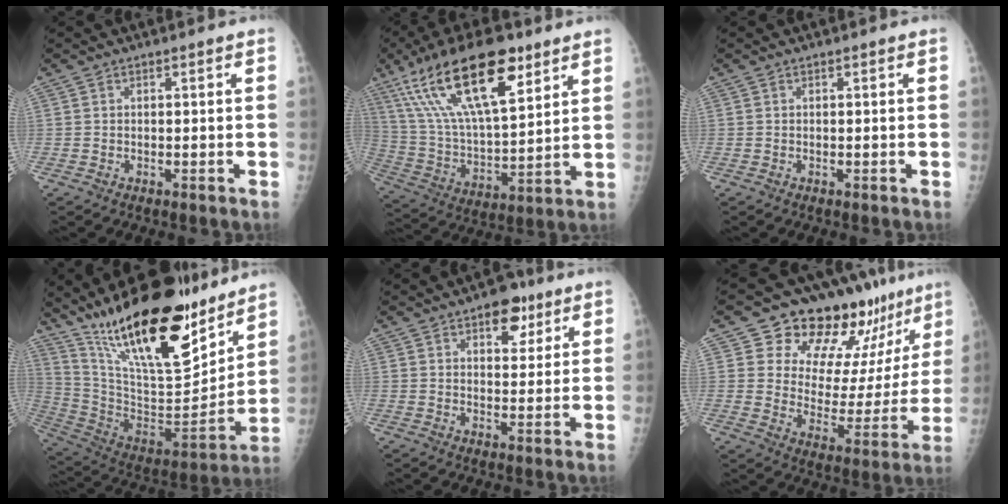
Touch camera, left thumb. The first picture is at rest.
{"total": 23.2, "force": [12.9, 8.5, 17.3], "torque": [-0.299, -0.031, 0.239]}
{"total": 0.0}
{"total": 28.2, "force": [19.8, 8.8, 18.1], "torque": [-0.265, -0.099, 0.342]}
{"total": 7.0, "force": [3.9, 4.1, 4.1], "torque": [-0.023, -0.014, 0.050]}
{"total": 19.3, "force": [14.9, 8.9, 8.3], "torque": [-0.058, -0.091, 0.203]}